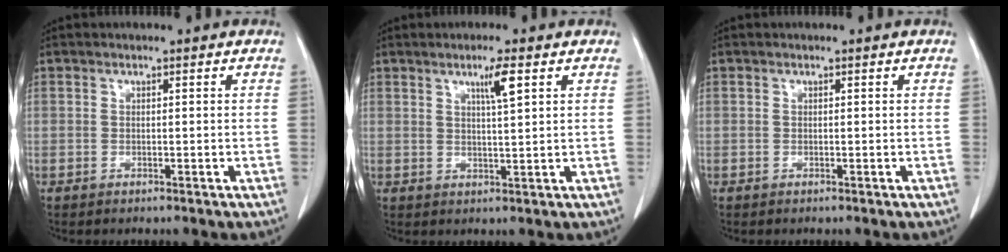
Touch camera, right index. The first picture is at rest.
{"total": 3.6, "force": [1.8, -0.2, 3.2], "torque": [-0.058, -0.005, 0.032]}
{"total": 0.0}